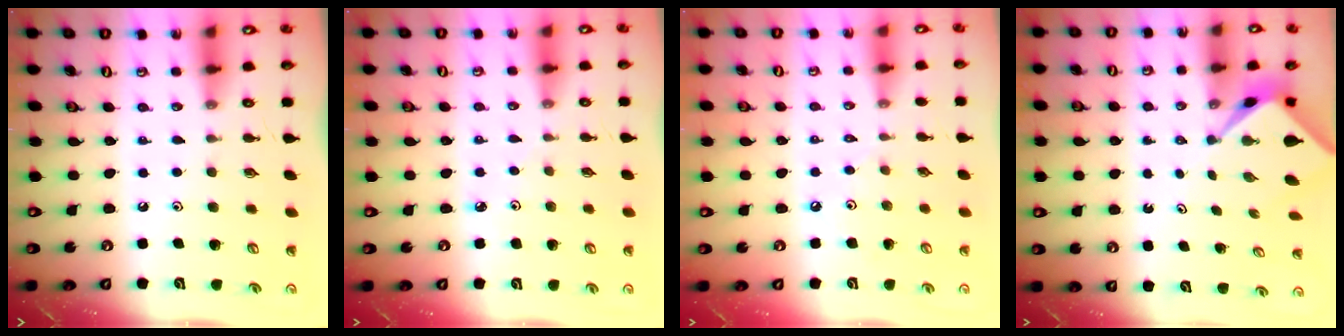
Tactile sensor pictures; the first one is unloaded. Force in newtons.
{"total": 2.3, "press": 2.3, "slide": 0.2}
{"total": 2.8, "press": 2.8, "slide": 0.1}
{"total": 2.1, "press": 2.1, "slide": 0.3}